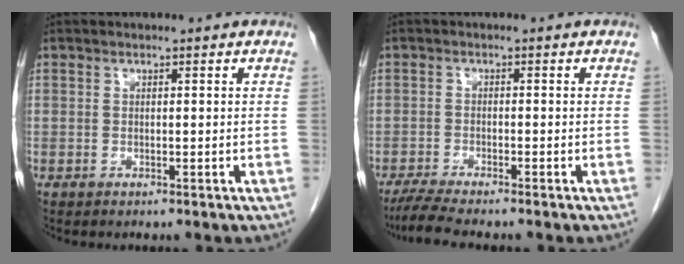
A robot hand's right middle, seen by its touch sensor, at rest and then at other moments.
{"total": 4.9, "force": [-4.2, -0.4, 2.5], "torque": [-0.050, -0.019, -0.074]}